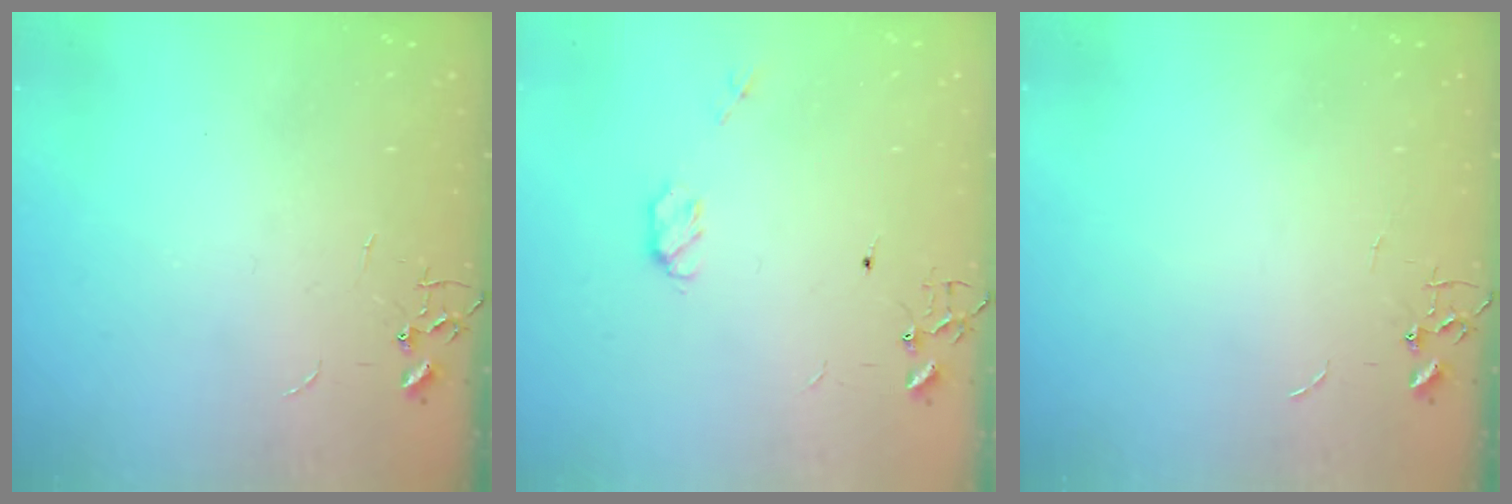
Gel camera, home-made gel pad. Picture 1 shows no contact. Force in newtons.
{"total": 3.9, "press": 3.8, "slide": 0.8}
{"total": 0.0}